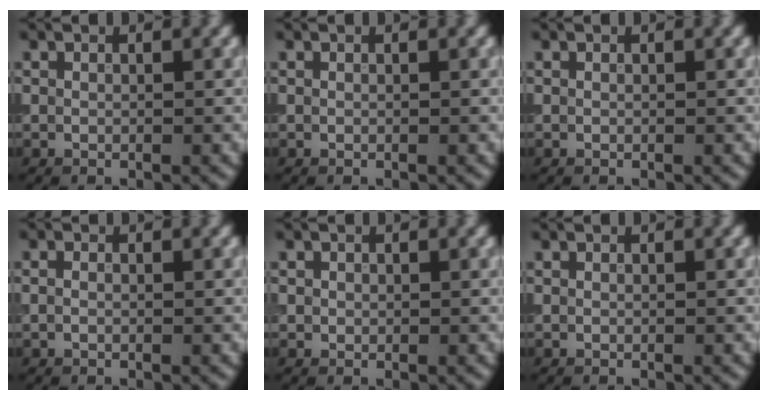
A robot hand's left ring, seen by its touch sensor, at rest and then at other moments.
{"total": 0.0}
{"total": 0.0}
{"total": 0.6, "force": [-0.1, 0.4, 0.5], "torque": [-0.013, 0.002, -0.005]}
{"total": 0.6, "force": [0.1, 0.6, 0.1], "torque": [-0.001, -0.003, 0.002]}
{"total": 0.0}